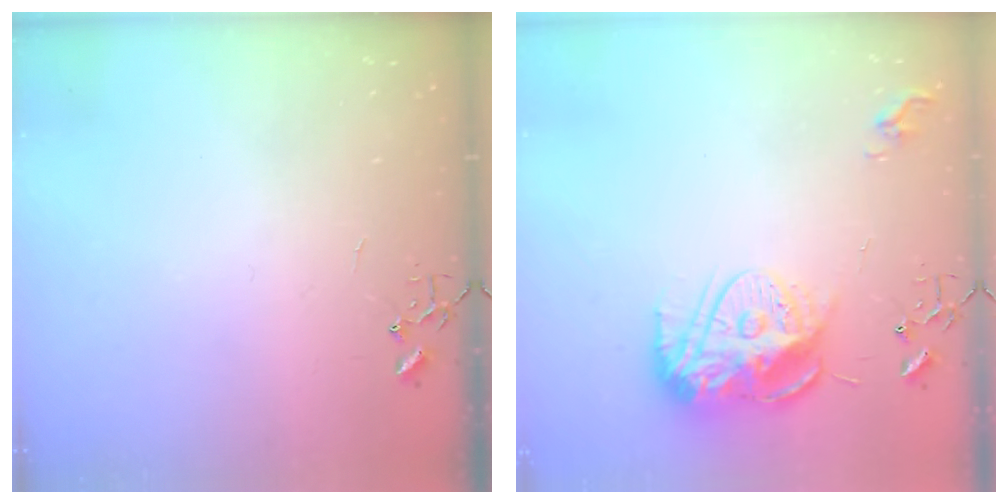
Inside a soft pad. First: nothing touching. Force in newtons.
{"total": 14.8, "press": 14.7, "slide": 1.4}